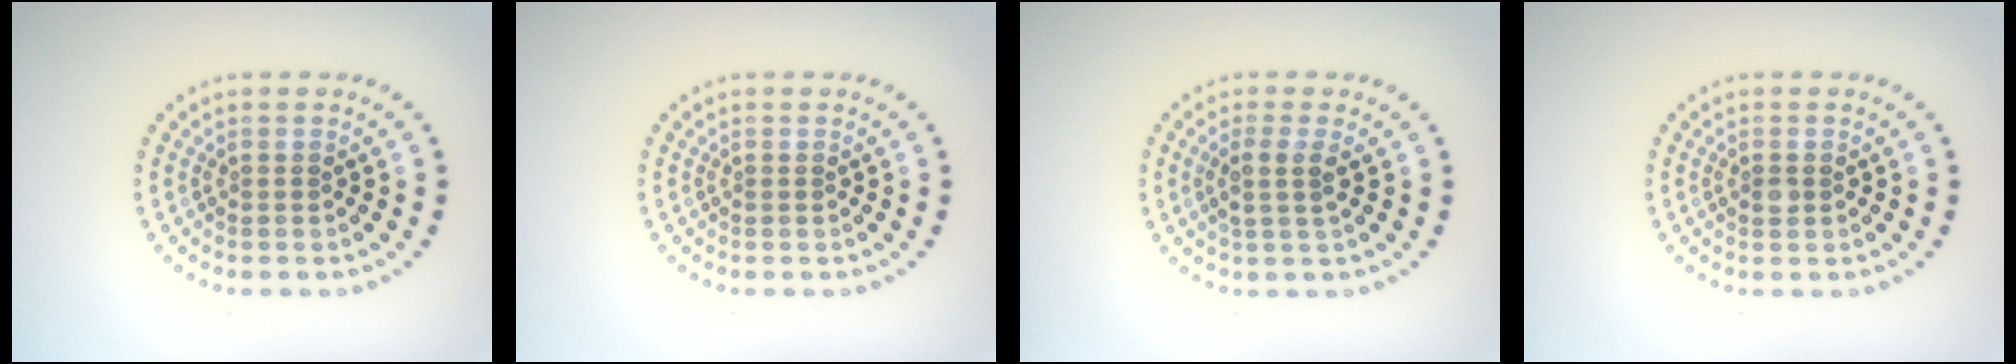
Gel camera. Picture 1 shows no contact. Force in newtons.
{"total": 0.0}
{"total": 2.2, "press": 1.8, "slide": 1.2}
{"total": 0.9, "press": 0.9, "slide": 0.0}